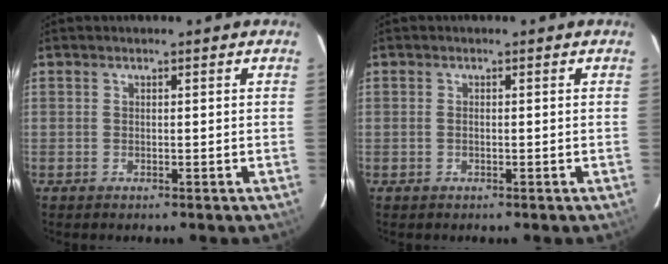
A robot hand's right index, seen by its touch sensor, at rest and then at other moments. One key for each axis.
{"total": 0.5, "fx": -0.1, "fy": 0.3, "fz": 0.4, "tx": -0.010, "ty": 0.001, "tz": -0.004}